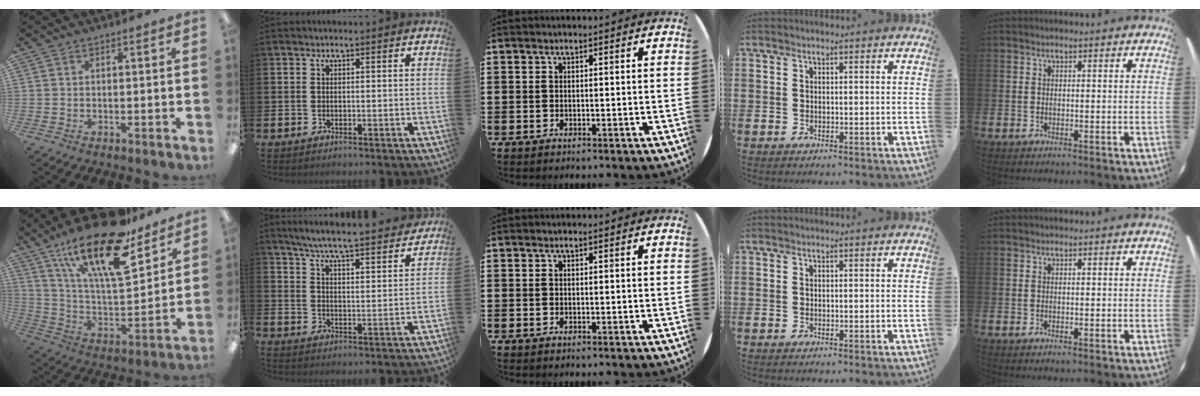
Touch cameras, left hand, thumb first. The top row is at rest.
{"thumb": {"total": 24.7, "force": [17.2, 7.8, 16.0], "torque": [-0.271, -0.105, 0.289]}, "index": {"total": 6.7, "force": [6.3, 0.0, 2.2], "torque": [-0.061, -0.050, 0.106]}}